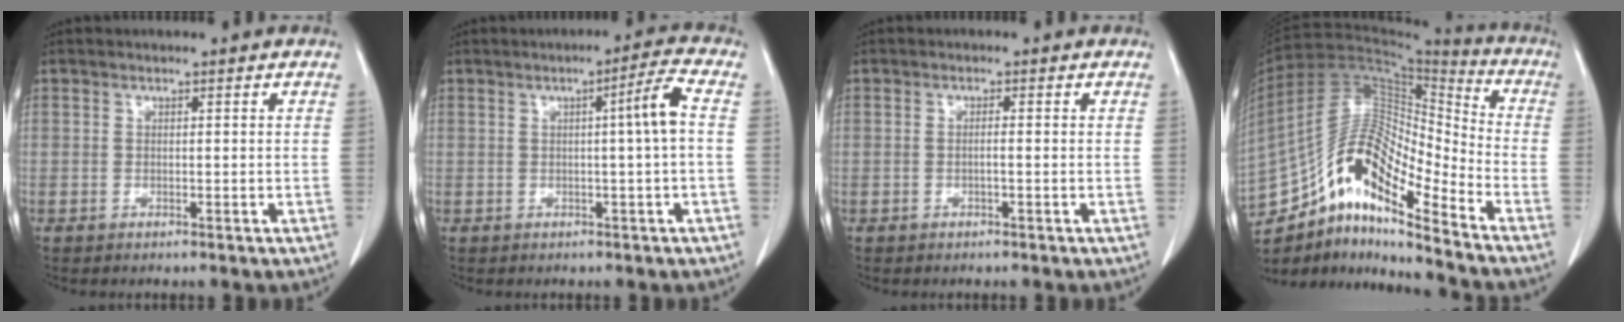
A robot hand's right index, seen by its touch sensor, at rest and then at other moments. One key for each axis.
{"total": 4.5, "fx": 0.2, "fy": -0.8, "fz": 4.4, "tx": -0.067, "ty": 0.005, "tz": 0.003}
{"total": 0.8, "fx": -0.1, "fy": 0.0, "fz": 0.8, "tx": -0.012, "ty": 0.003, "tz": 0.001}
{"total": 17.2, "fx": -11.4, "fy": 3.9, "fz": 12.3, "tx": -0.227, "ty": 0.038, "tz": -0.197}